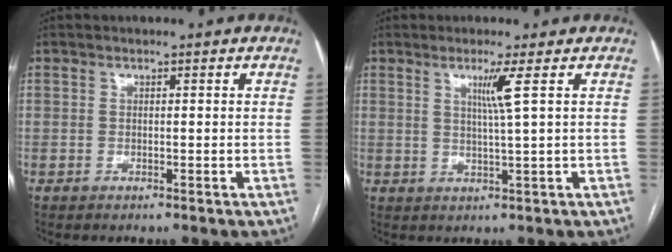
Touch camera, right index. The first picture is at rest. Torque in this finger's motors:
{"motor_torque": [0.21, 0.01, 0.08, 0.07]}